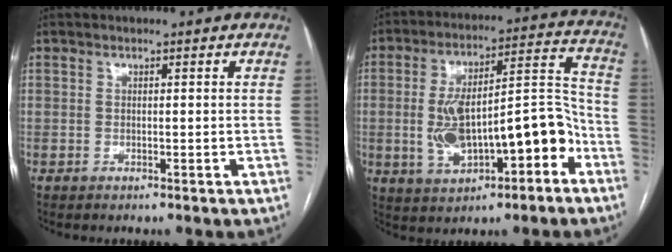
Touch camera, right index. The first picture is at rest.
{"total": 16.5, "force": [-4.8, 5.6, 14.8], "torque": [-0.243, 0.034, -0.064]}